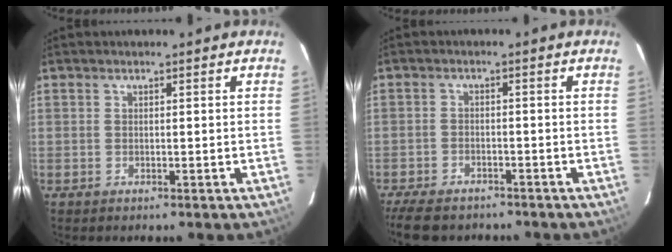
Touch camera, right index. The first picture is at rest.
{"total": 9.6, "force": [-7.8, 4.0, 3.9], "torque": [-0.101, -0.015, -0.129]}